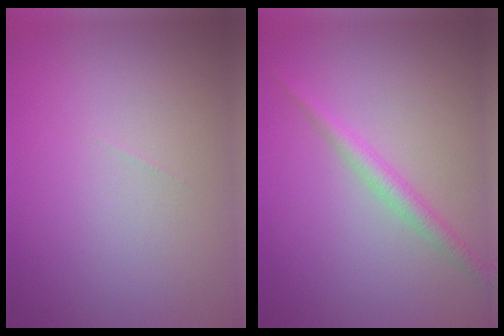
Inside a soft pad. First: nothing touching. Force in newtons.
{"total": 2.0, "press": 2.0, "slide": 0.1}